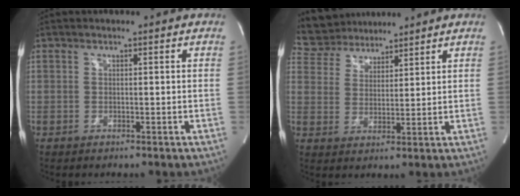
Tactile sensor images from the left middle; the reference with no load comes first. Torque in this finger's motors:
{"motor_torque": [-0.04, -0.05, 0.01, -0.03]}